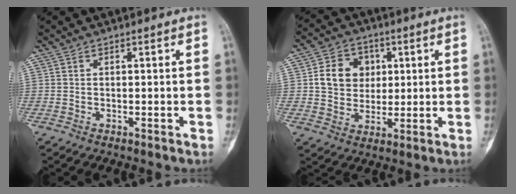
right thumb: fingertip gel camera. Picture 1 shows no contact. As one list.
[{"total": 9.9, "force": [1.9, 8.4, 5.0], "torque": [-0.043, -0.001, 0.032]}]